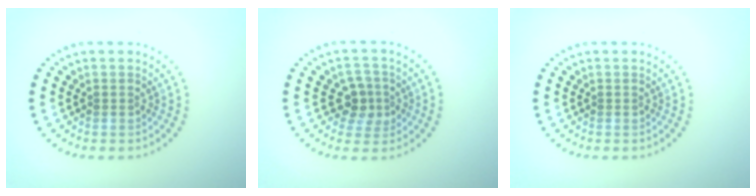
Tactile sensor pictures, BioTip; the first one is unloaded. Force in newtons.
{"total": 2.7, "press": 2.5, "slide": 1.1}
{"total": 0.0}